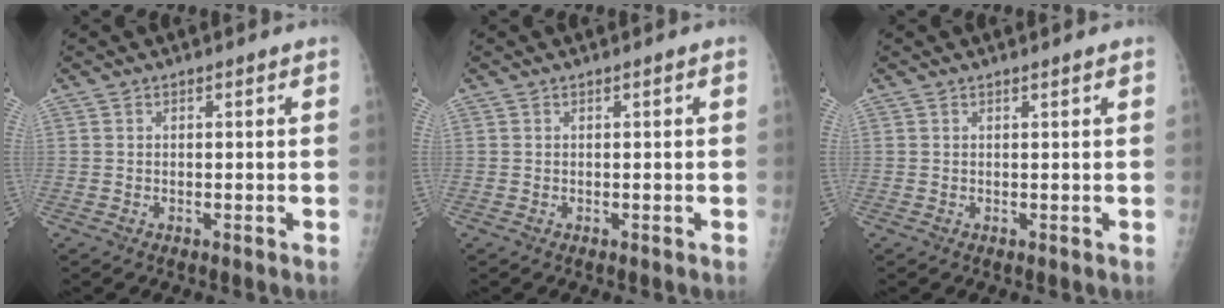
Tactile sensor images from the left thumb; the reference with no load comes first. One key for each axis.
{"total": 0.0}
{"total": 0.6, "fx": 0.6, "fy": 0.0, "fz": 0.3, "tx": -0.005, "ty": 0.000, "tz": 0.009}